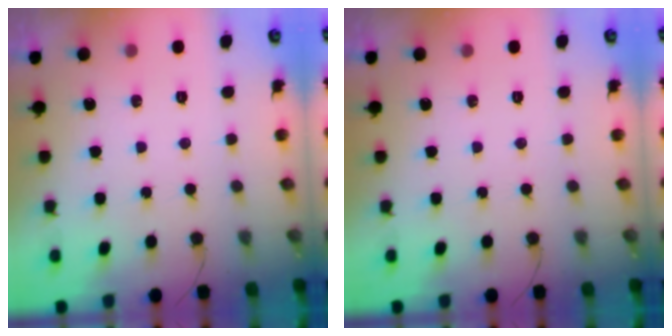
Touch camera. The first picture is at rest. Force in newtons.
{"total": 0.0}